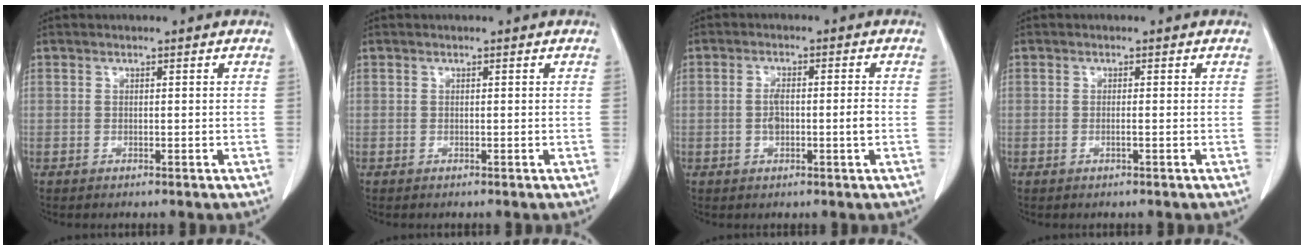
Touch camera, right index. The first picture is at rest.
{"total": 0.0}
{"total": 4.5, "force": [-0.7, 0.9, 4.4], "torque": [-0.089, 0.002, -0.011]}
{"total": 0.8, "force": [-0.2, -0.1, 0.7], "torque": [-0.015, -0.001, -0.003]}